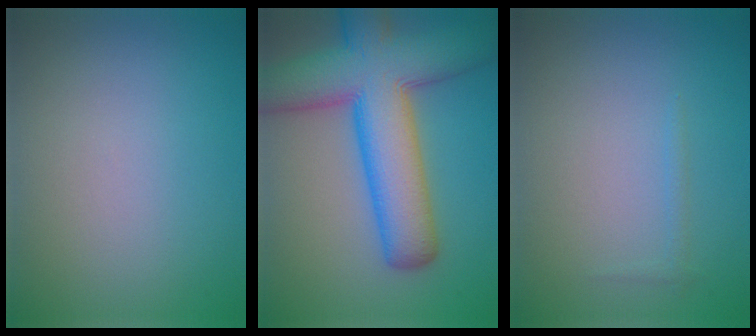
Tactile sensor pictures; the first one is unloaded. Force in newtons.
{"total": 11.8, "press": 11.8, "slide": 0.6}
{"total": 0.6, "press": 0.6, "slide": 0.1}